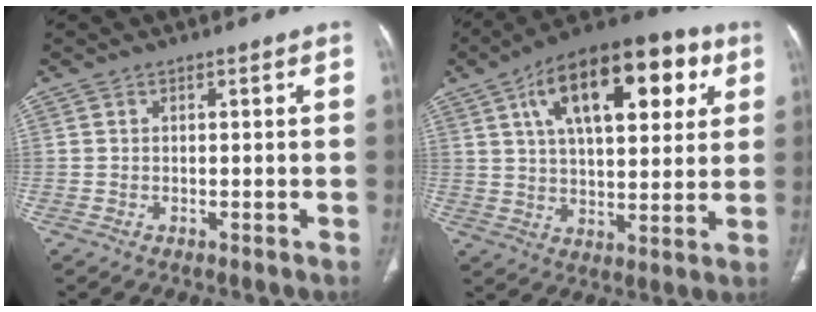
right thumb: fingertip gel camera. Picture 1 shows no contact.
{"total": 22.7, "force": [8.7, 10.8, 18.0], "torque": [-0.250, 0.005, 0.135]}